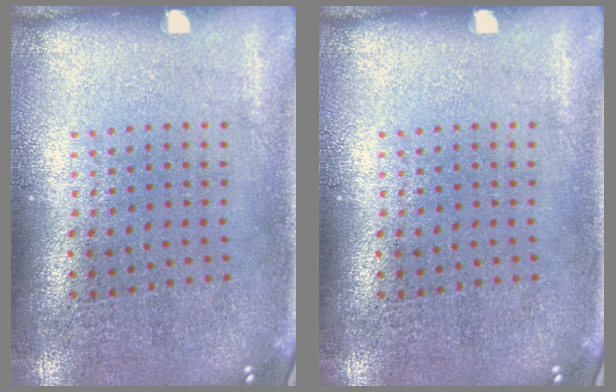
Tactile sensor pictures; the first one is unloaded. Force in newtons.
{"total": 0.0}